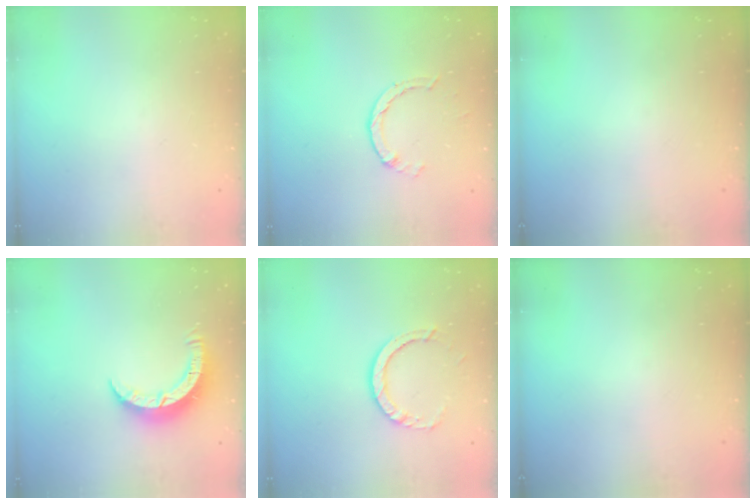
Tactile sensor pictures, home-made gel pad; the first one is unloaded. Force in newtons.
{"total": 1.4, "press": 1.4, "slide": 0.2}
{"total": 0.0}
{"total": 8.2, "press": 8.2, "slide": 0.2}
{"total": 8.6, "press": 8.5, "slide": 1.3}
{"total": 0.0}